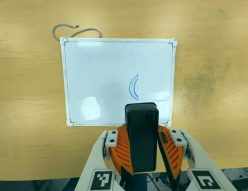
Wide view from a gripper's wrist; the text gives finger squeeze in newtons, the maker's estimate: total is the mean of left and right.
{"total": 8.6, "left": 9.2, "right": 8.0}